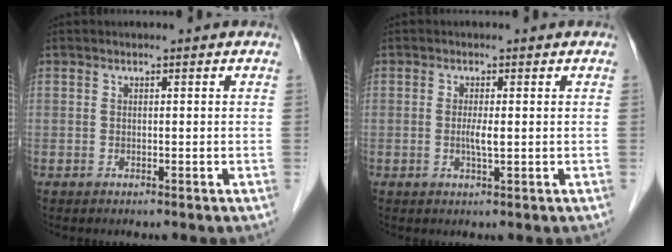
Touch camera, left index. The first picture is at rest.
{"total": 1.8, "force": [-0.1, 0.1, 1.8], "torque": [-0.040, -0.003, -0.001]}